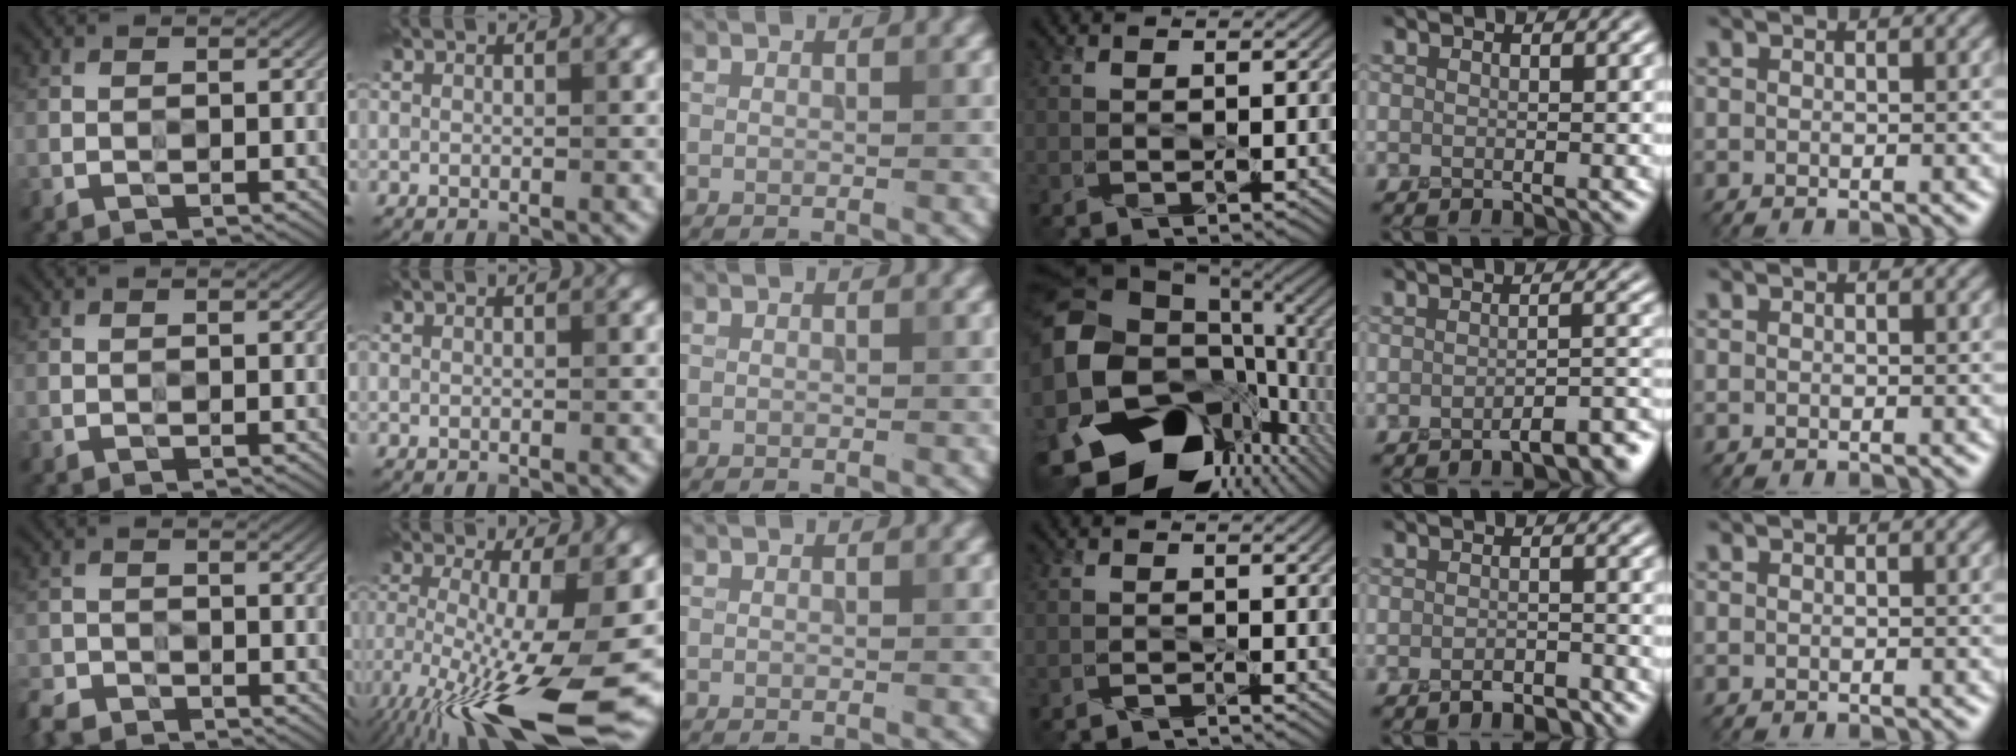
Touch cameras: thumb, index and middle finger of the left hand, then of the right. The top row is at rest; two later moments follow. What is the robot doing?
{"motion": "peel", "object": "tape"}